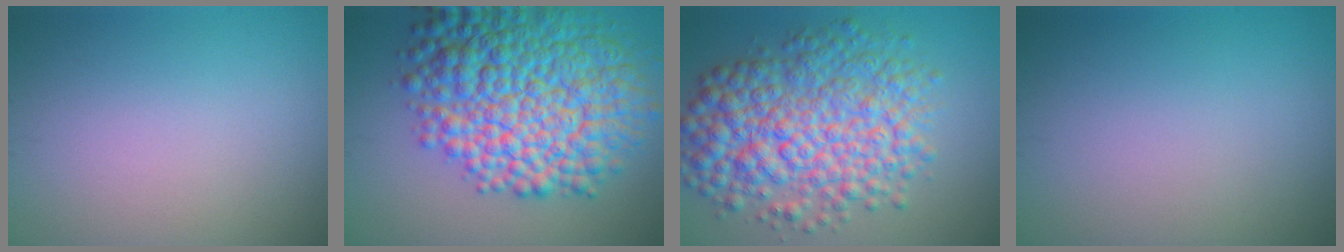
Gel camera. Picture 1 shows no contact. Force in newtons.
{"total": 12.1, "press": 12.1, "slide": 0.0}
{"total": 9.3, "press": 9.3, "slide": 0.1}
{"total": 0.0}